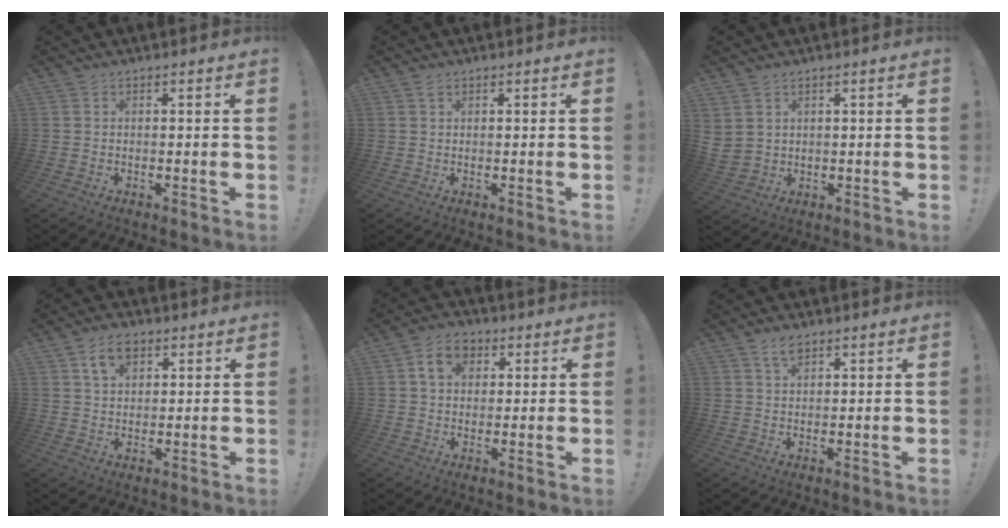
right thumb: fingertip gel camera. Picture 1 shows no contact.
{"total": 1.0, "force": [0.7, 0.4, 0.6], "torque": [-0.009, 0.000, 0.012]}
{"total": 3.3, "force": [2.1, 2.2, 1.2], "torque": [-0.028, -0.007, 0.044]}
{"total": 6.8, "force": [3.5, 4.3, 4.0], "torque": [-0.064, -0.001, 0.064]}
{"total": 8.0, "force": [3.0, 6.0, 4.3], "torque": [-0.065, 0.006, 0.056]}
{"total": 3.4, "force": [2.2, 1.6, 2.0], "torque": [-0.035, -0.004, 0.039]}